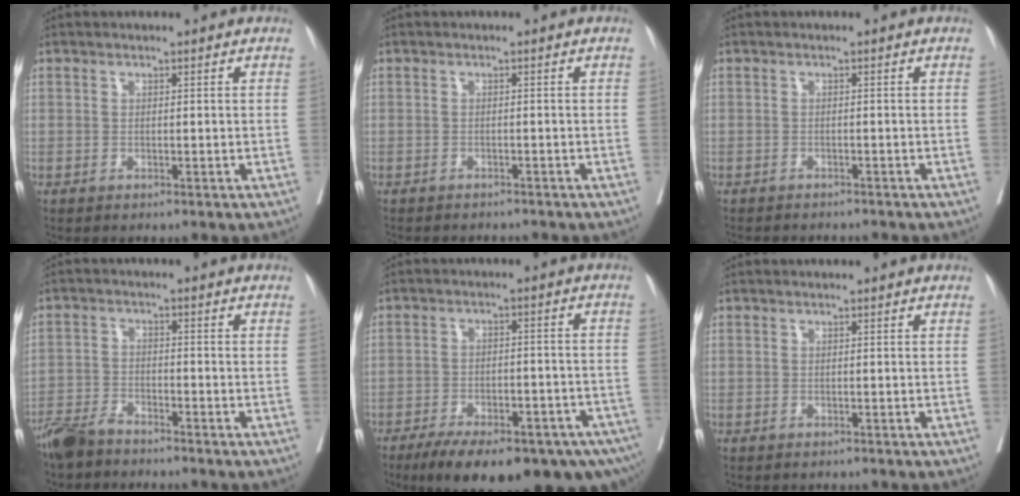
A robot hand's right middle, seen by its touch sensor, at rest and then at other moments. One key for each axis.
{"total": 5.9, "fx": -5.4, "fy": 1.6, "fz": 1.7, "tx": -0.017, "ty": -0.001, "tz": -0.068}
{"total": 6.0, "fx": -5.5, "fy": 1.5, "fz": 1.8, "tx": -0.019, "ty": -0.003, "tz": -0.072}
{"total": 5.7, "fx": -5.1, "fy": 1.3, "fz": 2.1, "tx": -0.041, "ty": -0.014, "tz": -0.098}
{"total": 20.1, "fx": -13.8, "fy": 6.3, "fz": 13.2, "tx": -0.157, "ty": 0.005, "tz": -0.189}
{"total": 0.8, "fx": -0.7, "fy": 0.3, "fz": 0.1, "tx": -0.007, "ty": 0.000, "tz": -0.014}